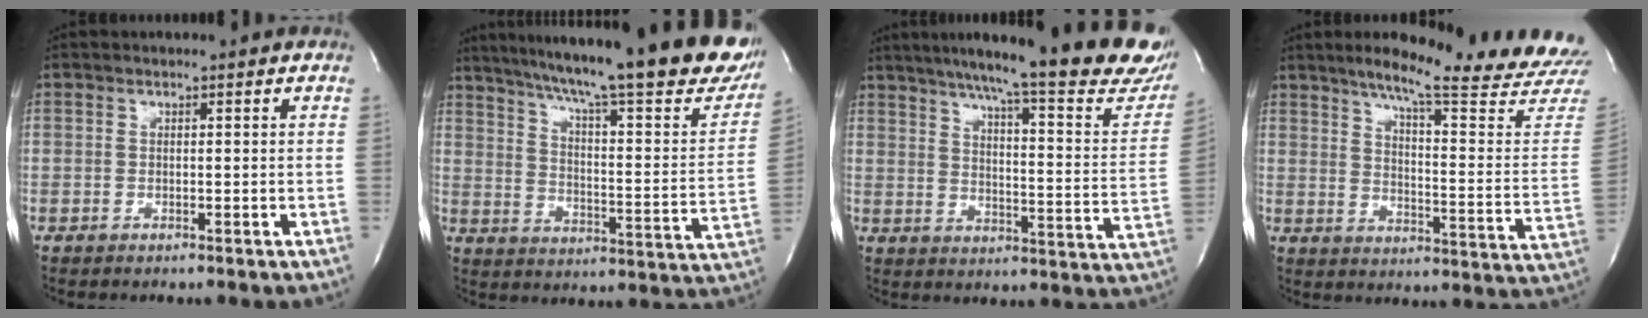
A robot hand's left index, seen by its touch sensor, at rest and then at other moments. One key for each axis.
{"total": 29.8, "fx": 23.9, "fy": 3.5, "fz": 17.5, "tx": -0.259, "ty": -0.054, "tz": 0.307}
{"total": 27.8, "fx": 23.0, "fy": 2.8, "fz": 15.4, "tx": -0.216, "ty": -0.061, "tz": 0.280}
{"total": 22.9, "fx": 20.1, "fy": -0.6, "fz": 11.0, "tx": -0.153, "ty": -0.094, "tz": 0.248}